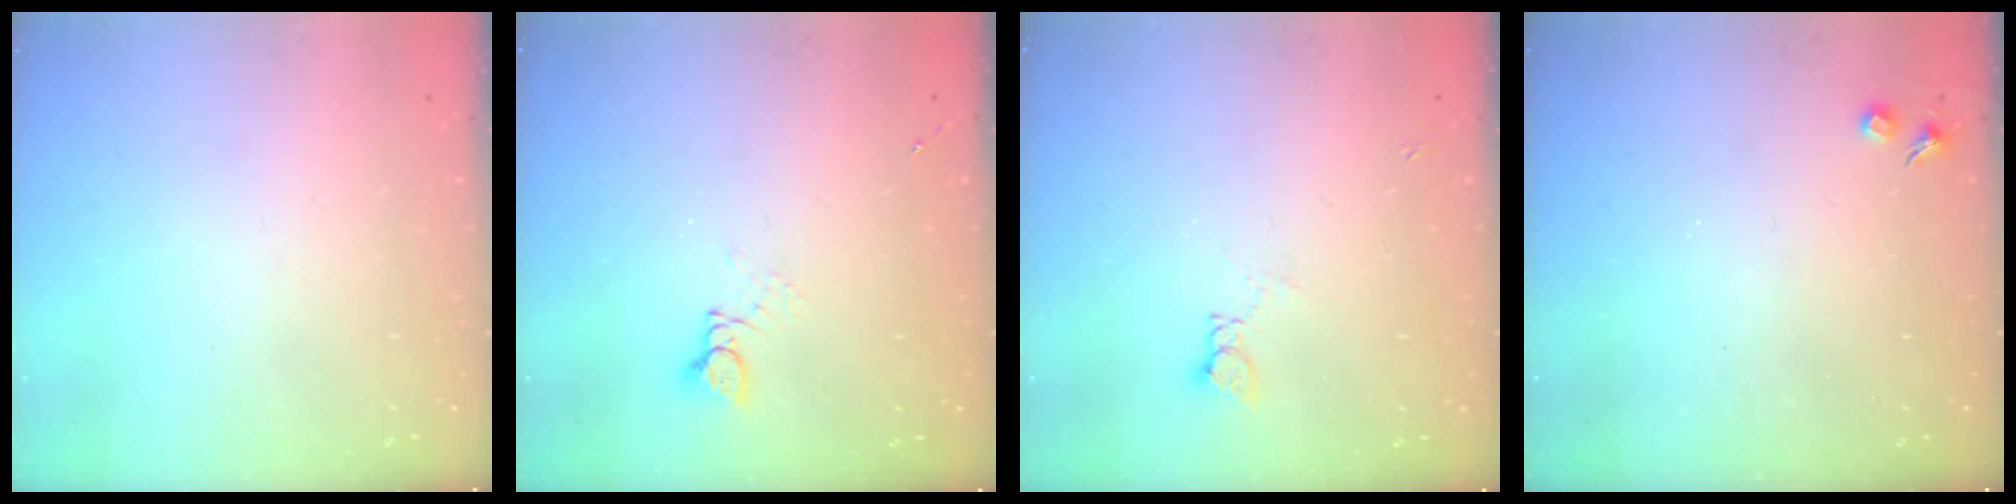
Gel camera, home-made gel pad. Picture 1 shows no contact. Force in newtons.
{"total": 2.4, "press": 2.4, "slide": 0.3}
{"total": 3.7, "press": 3.7, "slide": 0.4}
{"total": 2.7, "press": 2.6, "slide": 0.4}